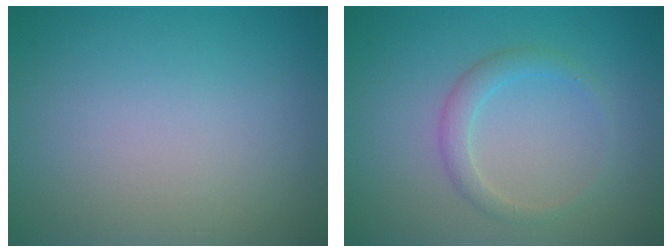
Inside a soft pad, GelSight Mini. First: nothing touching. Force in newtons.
{"total": 1.8, "press": 1.8, "slide": 0.0}